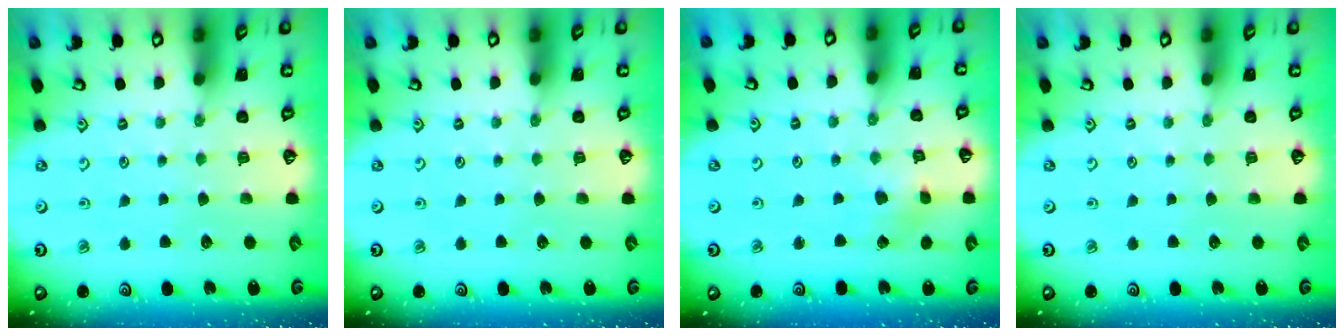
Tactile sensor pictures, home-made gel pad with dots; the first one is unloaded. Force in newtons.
{"total": 0.0}
{"total": 3.1, "press": 3.1, "slide": 0.2}
{"total": 0.0}